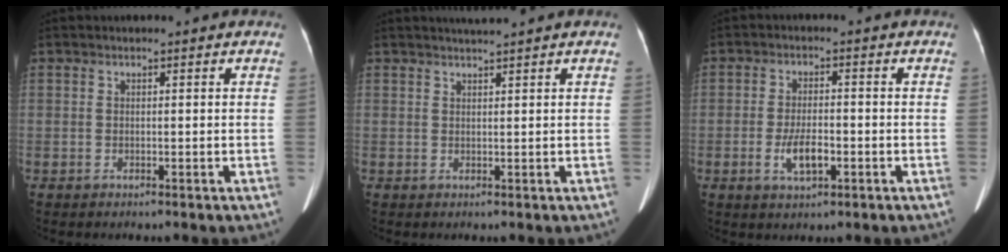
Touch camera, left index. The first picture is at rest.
{"total": 1.9, "force": [1.7, -0.7, 0.5], "torque": [-0.006, 0.006, 0.035]}
{"total": 4.9, "force": [-1.7, 1.7, 4.3], "torque": [-0.088, -0.002, -0.026]}